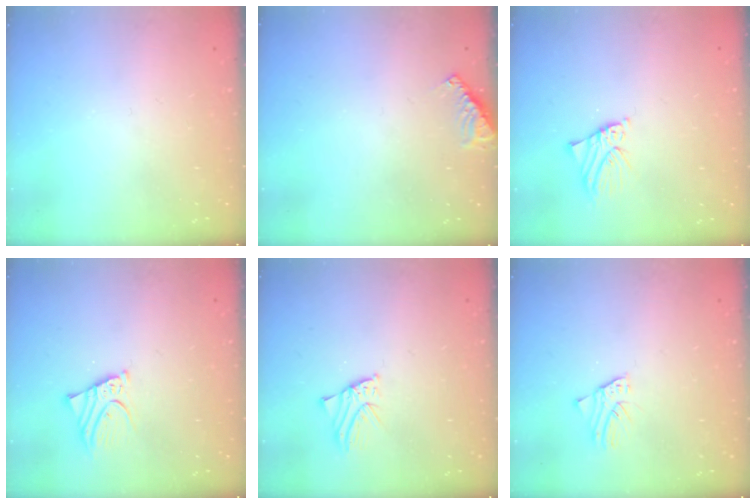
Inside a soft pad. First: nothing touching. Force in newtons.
{"total": 5.9, "press": 5.9, "slide": 0.6}
{"total": 2.7, "press": 2.7, "slide": 0.4}
{"total": 3.5, "press": 3.5, "slide": 0.4}
{"total": 1.8, "press": 1.8, "slide": 0.1}
{"total": 1.6, "press": 1.6, "slide": 0.2}